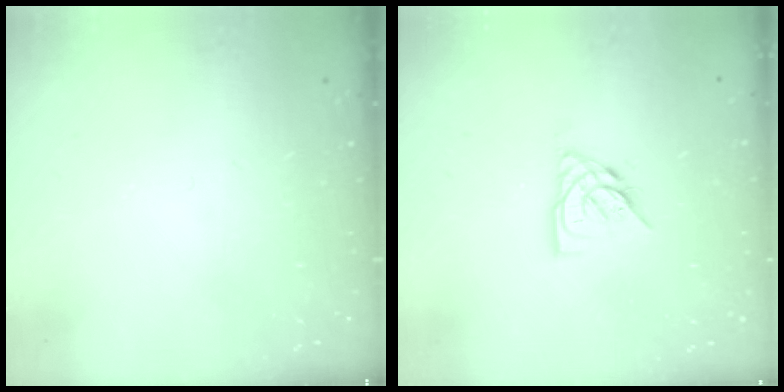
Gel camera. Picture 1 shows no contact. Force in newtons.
{"total": 8.2, "press": 8.1, "slide": 0.6}